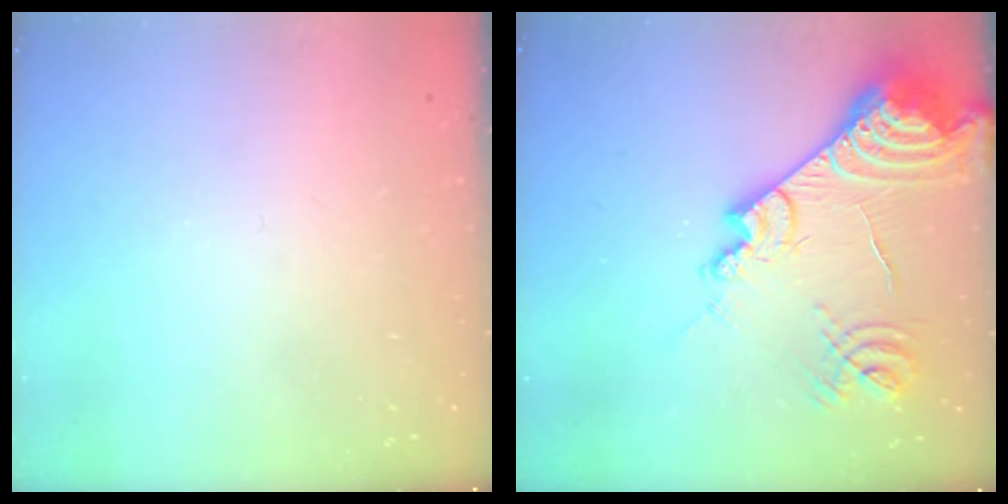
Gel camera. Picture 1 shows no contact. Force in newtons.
{"total": 22.8, "press": 22.6, "slide": 2.5}